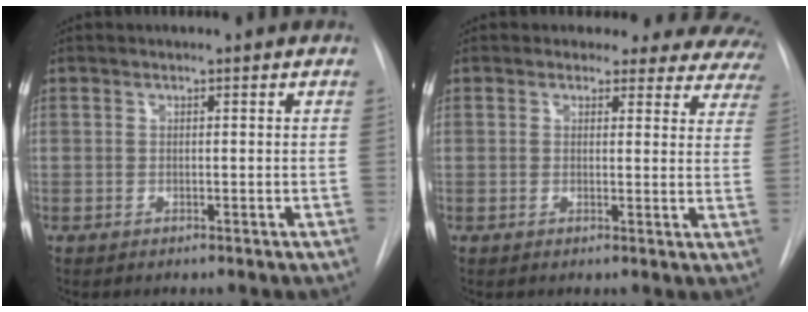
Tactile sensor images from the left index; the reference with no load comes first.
{"total": 14.2, "force": [12.8, 5.9, 1.7], "torque": [0.013, -0.033, 0.107]}